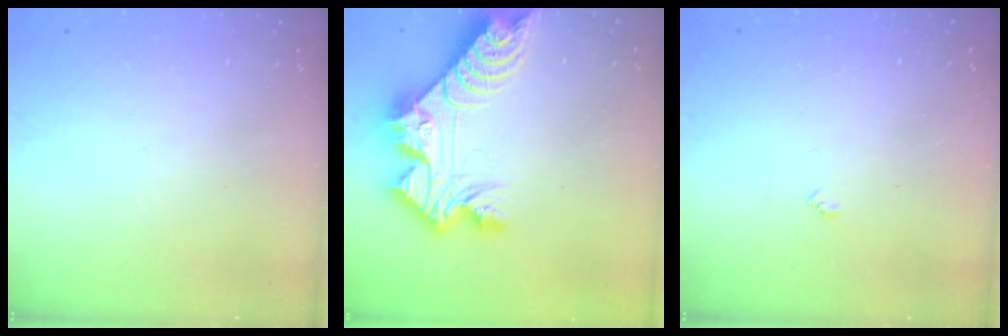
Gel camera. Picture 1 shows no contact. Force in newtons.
{"total": 14.9, "press": 14.8, "slide": 1.5}
{"total": 3.7, "press": 3.7, "slide": 0.4}